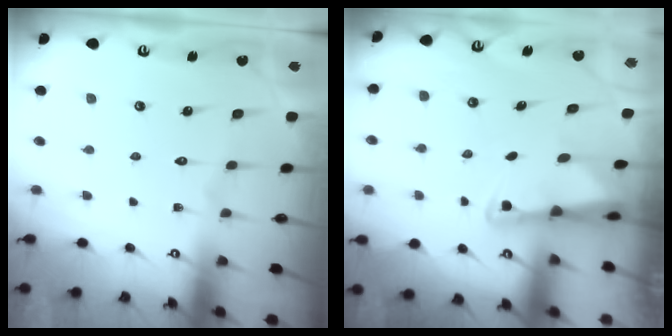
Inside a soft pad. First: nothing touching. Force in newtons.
{"total": 2.4, "press": 2.4, "slide": 0.5}